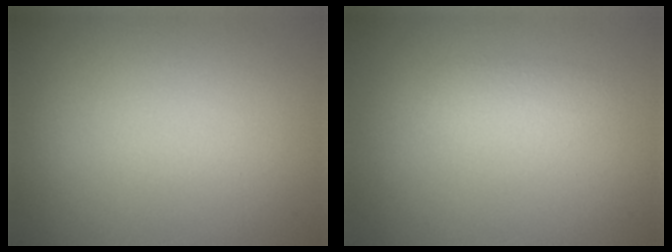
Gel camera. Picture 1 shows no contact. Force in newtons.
{"total": 1.7, "press": 1.7, "slide": 0.1}